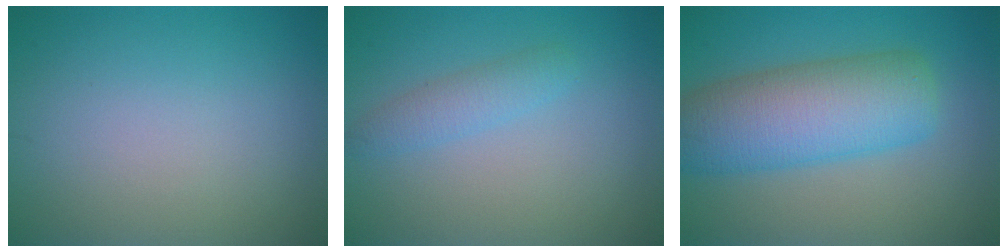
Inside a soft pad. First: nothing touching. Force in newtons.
{"total": 2.0, "press": 2.0, "slide": 0.1}
{"total": 8.4, "press": 8.4, "slide": 0.3}